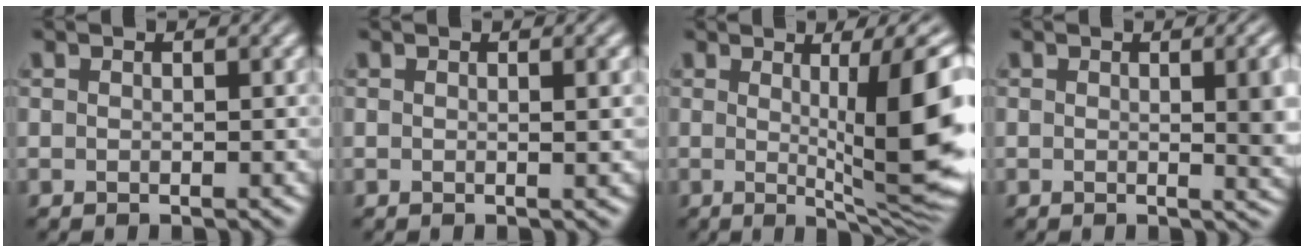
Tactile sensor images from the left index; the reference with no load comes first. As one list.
[{"total": 1.5, "force": [0.2, 0.4, 1.4], "torque": [-0.014, 0.002, -0.001]}, {"total": 11.3, "force": [0.8, 2.4, 11.0], "torque": [-0.135, -0.009, 0.017]}, {"total": 4.3, "force": [0.4, 1.3, 4.1], "torque": [-0.041, -0.001, 0.005]}]